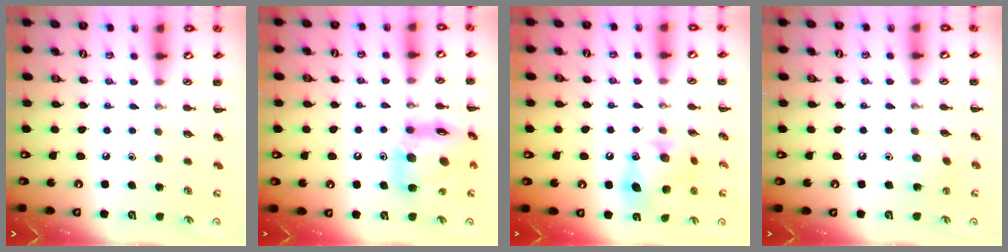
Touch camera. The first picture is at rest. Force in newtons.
{"total": 13.7, "press": 13.3, "slide": 3.4}
{"total": 11.8, "press": 11.7, "slide": 1.6}
{"total": 2.6, "press": 2.5, "slide": 0.7}